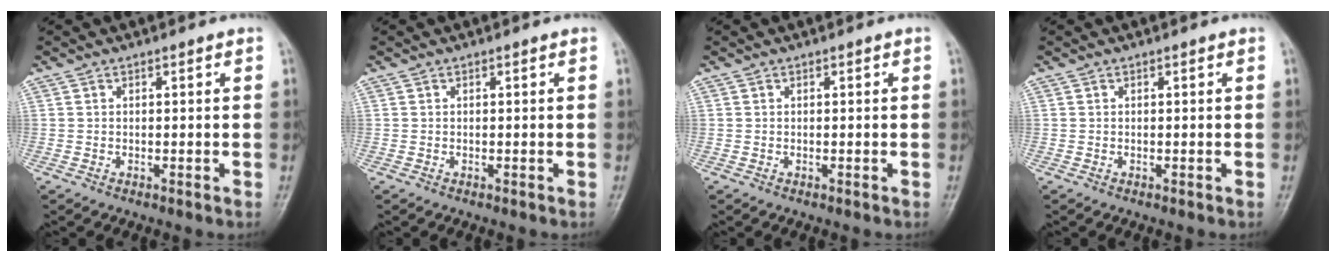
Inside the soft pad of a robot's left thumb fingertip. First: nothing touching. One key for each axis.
{"total": 0.0}
{"total": 0.0}
{"total": 0.0}